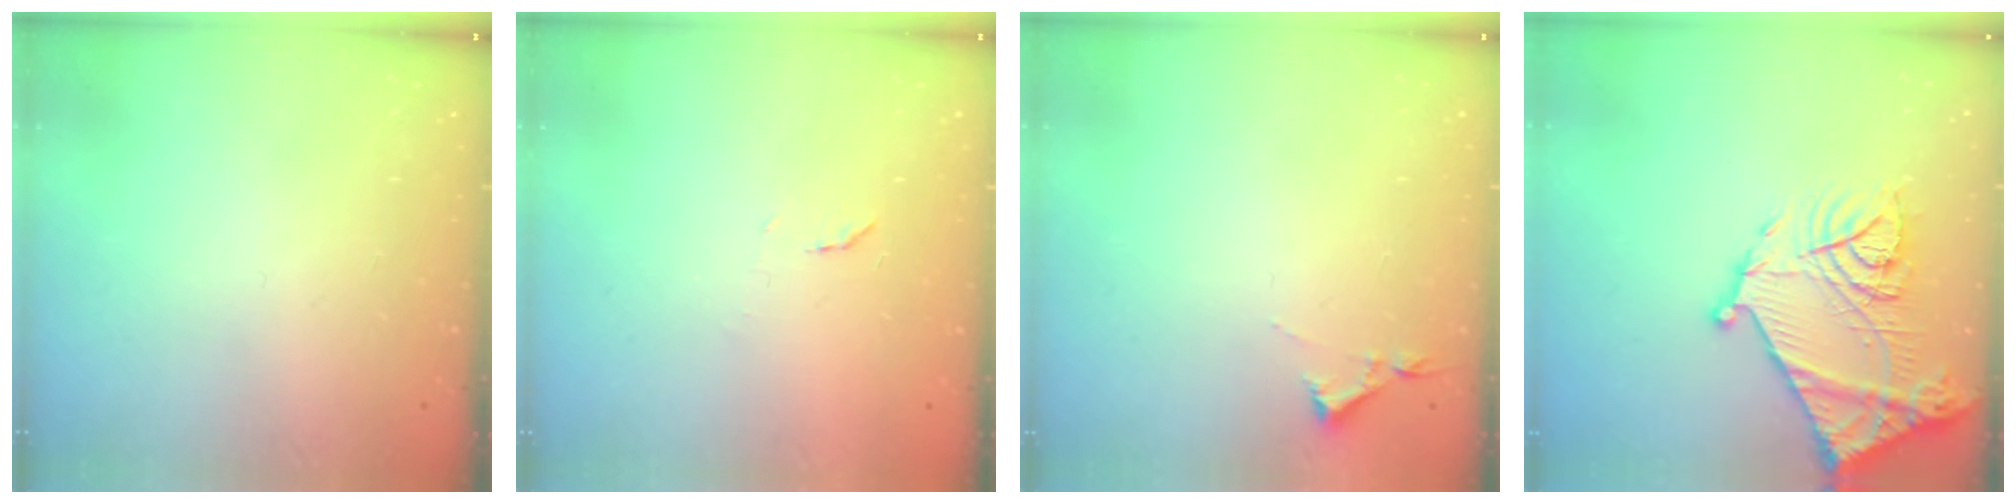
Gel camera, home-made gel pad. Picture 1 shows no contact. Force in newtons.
{"total": 6.3, "press": 6.2, "slide": 0.6}
{"total": 2.9, "press": 2.9, "slide": 0.5}
{"total": 20.6, "press": 20.5, "slide": 1.8}